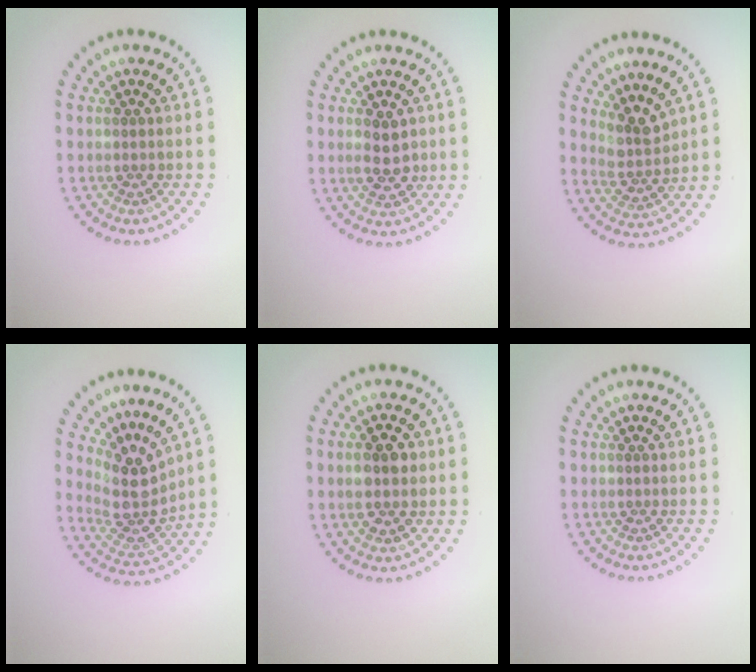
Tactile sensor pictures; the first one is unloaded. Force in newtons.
{"total": 2.7, "press": 2.7, "slide": 0.2}
{"total": 2.7, "press": 2.0, "slide": 1.7}
{"total": 4.2, "press": 3.1, "slide": 2.7}
{"total": 3.8, "press": 3.8, "slide": 0.3}
{"total": 0.0}